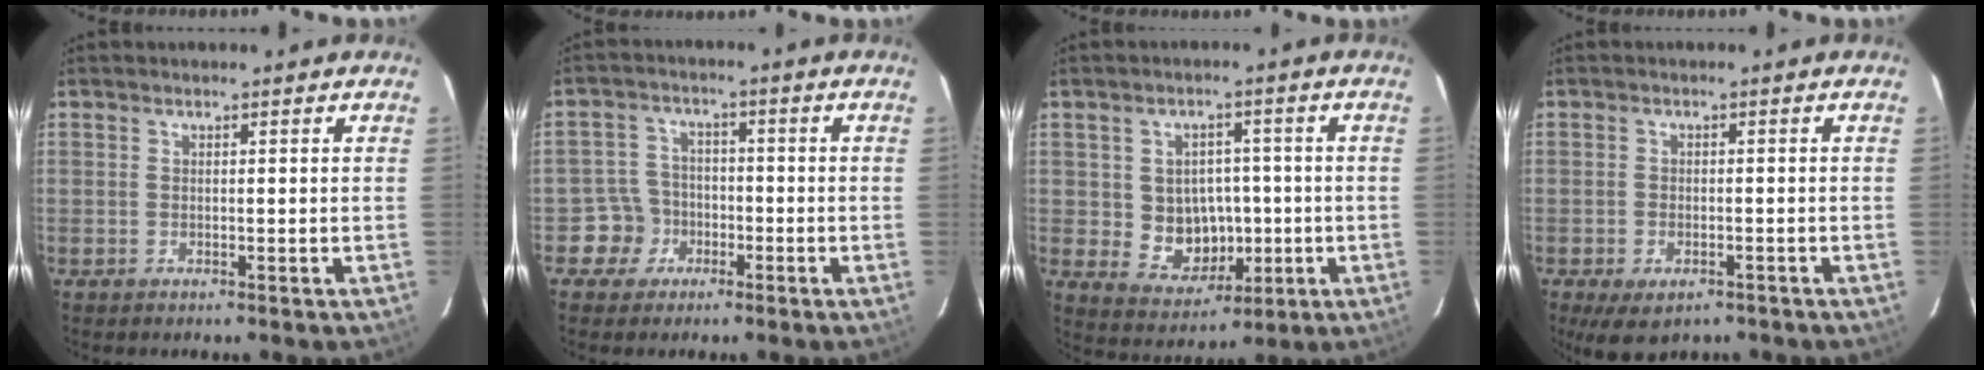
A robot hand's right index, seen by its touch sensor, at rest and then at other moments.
{"total": 5.5, "force": [-2.6, 4.8, -0.1], "torque": [-0.002, 0.023, -0.046]}
{"total": 8.7, "force": [-0.8, 7.7, 3.9], "torque": [-0.084, 0.007, 0.009]}
{"total": 6.4, "force": [-4.0, 3.4, 3.6], "torque": [-0.076, -0.023, -0.059]}